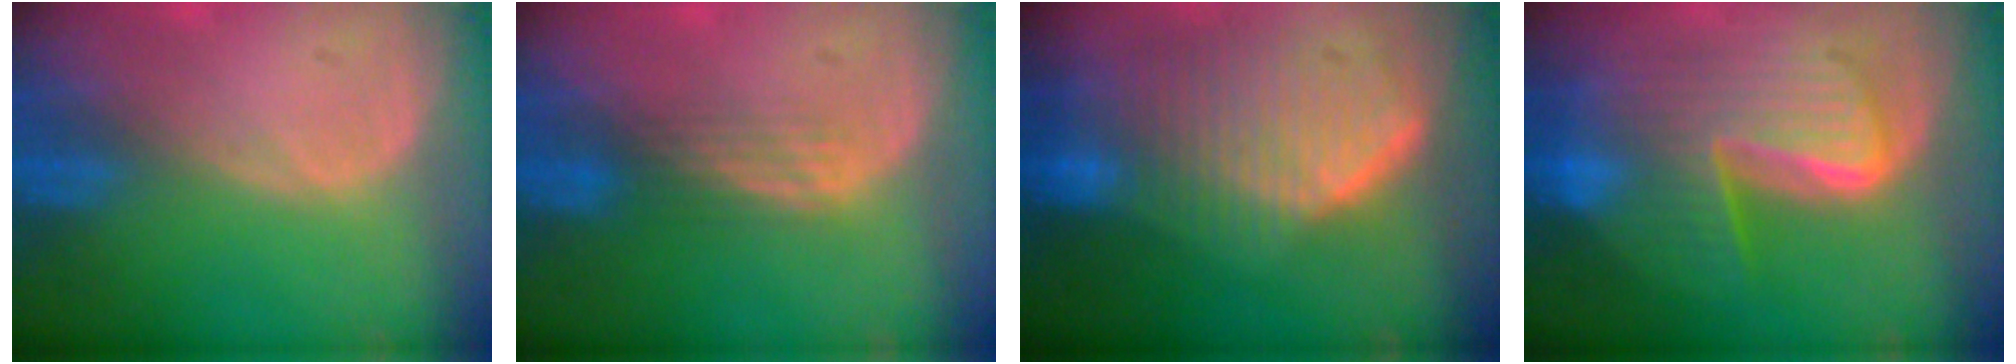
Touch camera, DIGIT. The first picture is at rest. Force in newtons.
{"total": 2.8, "press": 2.5, "slide": 1.3}
{"total": 10.5, "press": 9.2, "slide": 5.0}
{"total": 10.1, "press": 10.1, "slide": 1.0}